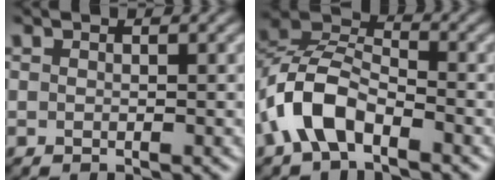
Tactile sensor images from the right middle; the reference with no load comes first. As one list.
[{"total": 6.3, "force": [-3.2, 3.4, 4.3], "torque": [-0.083, 0.012, -0.068]}]